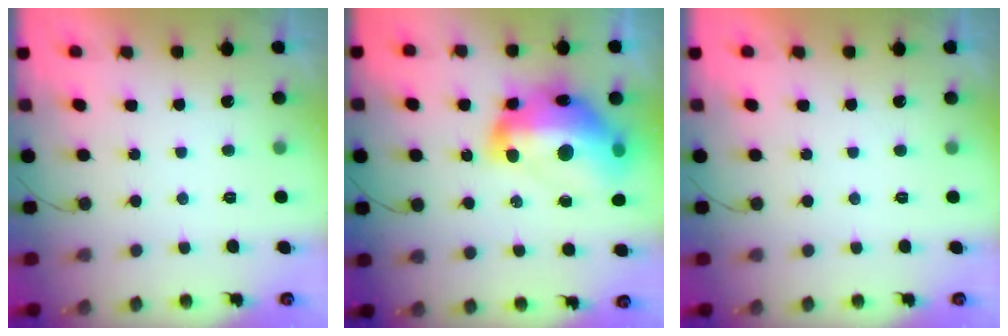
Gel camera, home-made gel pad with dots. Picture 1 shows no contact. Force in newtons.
{"total": 23.1, "press": 23.0, "slide": 1.9}
{"total": 0.0}